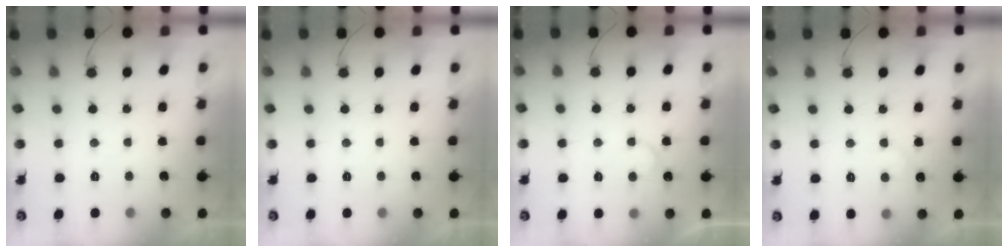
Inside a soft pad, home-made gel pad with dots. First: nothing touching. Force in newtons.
{"total": 1.8, "press": 1.8, "slide": 0.0}
{"total": 5.1, "press": 5.1, "slide": 0.4}
{"total": 5.0, "press": 5.0, "slide": 0.4}